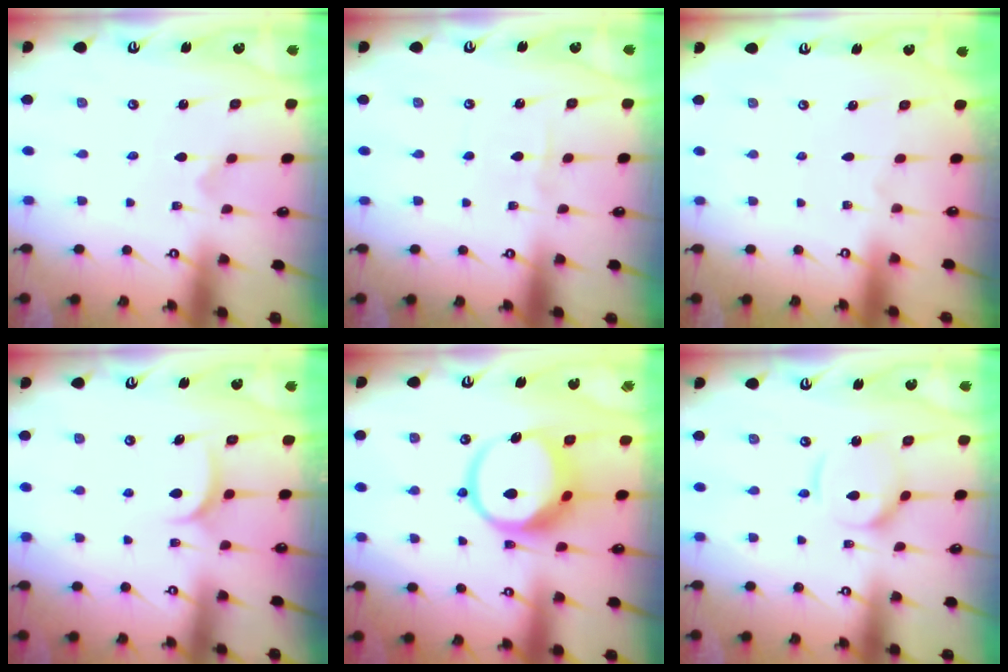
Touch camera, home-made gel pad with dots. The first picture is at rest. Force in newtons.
{"total": 1.8, "press": 1.7, "slide": 0.2}
{"total": 0.0}
{"total": 5.5, "press": 5.5, "slide": 0.3}
{"total": 12.9, "press": 12.9, "slide": 1.5}
{"total": 9.6, "press": 9.6, "slide": 0.9}